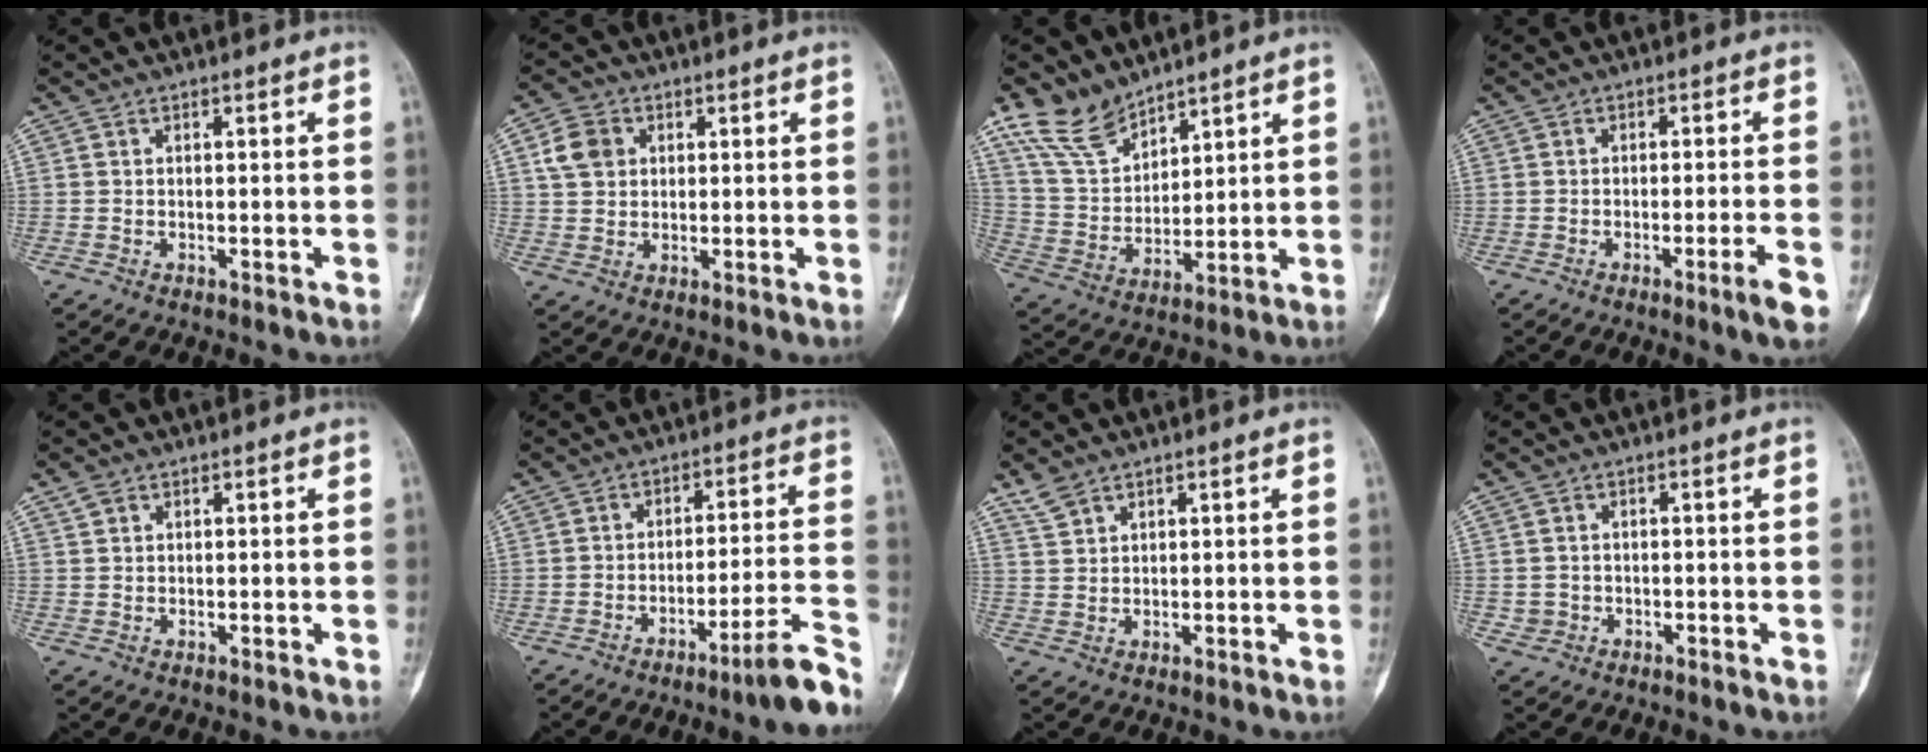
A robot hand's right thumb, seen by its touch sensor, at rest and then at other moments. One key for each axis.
{"total": 5.8, "fx": 1.7, "fy": 4.7, "fz": 2.9, "tx": -0.040, "ty": 0.003, "tz": 0.030}
{"total": 10.6, "fx": 8.5, "fy": 5.0, "fz": 3.6, "tx": -0.063, "ty": -0.042, "tz": 0.186}
{"total": 4.6, "fx": -2.2, "fy": -0.1, "fz": 4.1, "tx": -0.060, "ty": 0.001, "tz": -0.035}
{"total": 1.4, "fx": 0.9, "fy": 0.9, "fz": 0.6, "tx": -0.009, "ty": 0.004, "tz": 0.019}
{"total": 9.8, "fx": -7.1, "fy": 0.0, "fz": 6.7, "tx": -0.086, "ty": 0.058, "tz": -0.104}
{"total": 2.9, "fx": 2.4, "fy": 1.3, "fz": 1.2, "tx": -0.021, "ty": -0.002, "tz": 0.054}
{"total": 1.5, "fx": -0.4, "fy": 1.4, "fz": 0.1, "tx": 0.003, "ty": 0.007, "tz": -0.006}